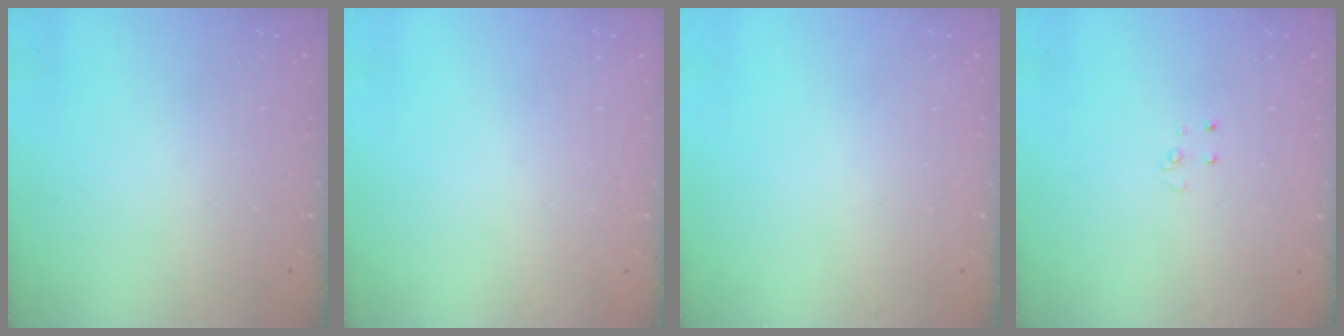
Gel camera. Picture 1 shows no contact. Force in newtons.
{"total": 0.0}
{"total": 0.0}
{"total": 2.9, "press": 2.9, "slide": 0.2}